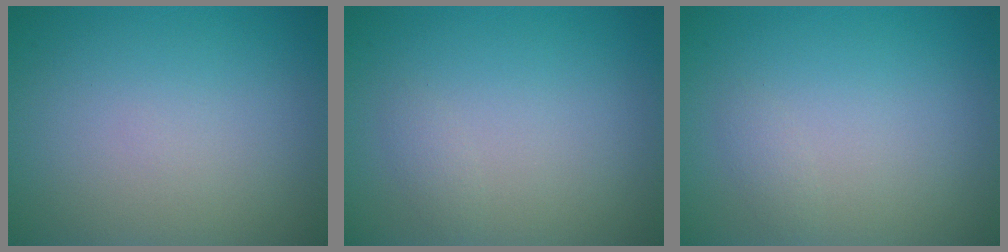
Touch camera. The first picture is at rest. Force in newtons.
{"total": 0.7, "press": 0.7, "slide": 0.0}
{"total": 0.7, "press": 0.7, "slide": 0.0}